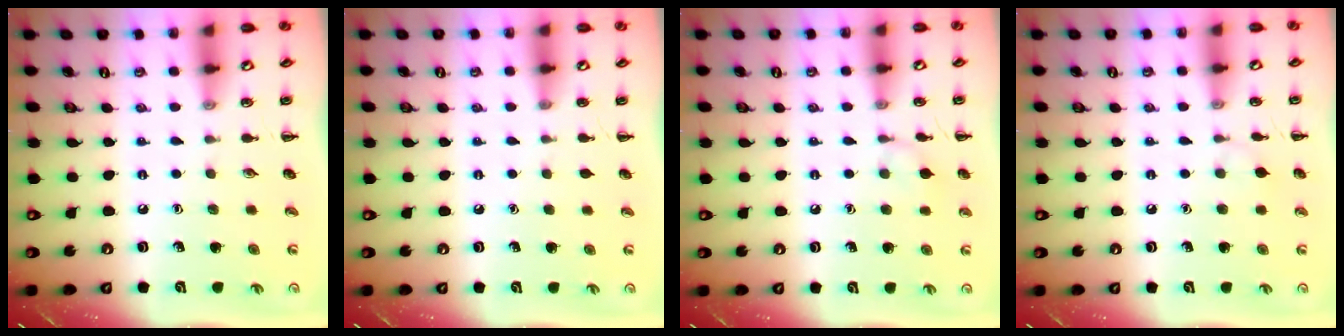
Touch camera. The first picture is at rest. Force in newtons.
{"total": 0.0}
{"total": 5.9, "press": 5.6, "slide": 1.9}
{"total": 4.6, "press": 4.3, "slide": 1.4}